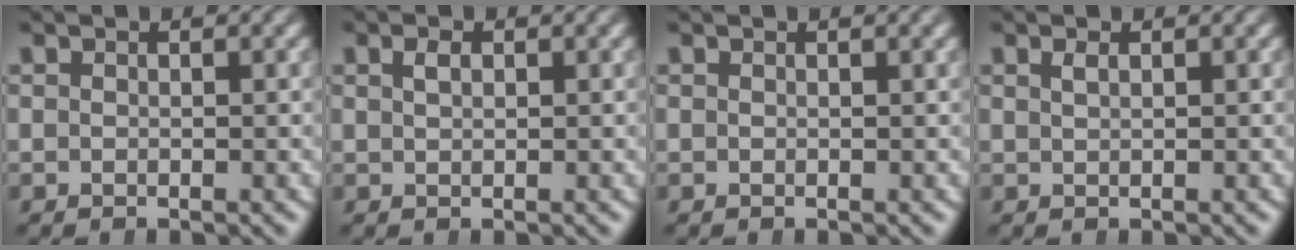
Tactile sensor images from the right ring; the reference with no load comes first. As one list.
[{"total": 1.0, "force": [0.5, 0.4, 0.8], "torque": [-0.008, 0.008, 0.008]}, {"total": 0.0}, {"total": 0.8, "force": [0.5, -0.2, 0.6], "torque": [-0.007, 0.008, 0.009]}]